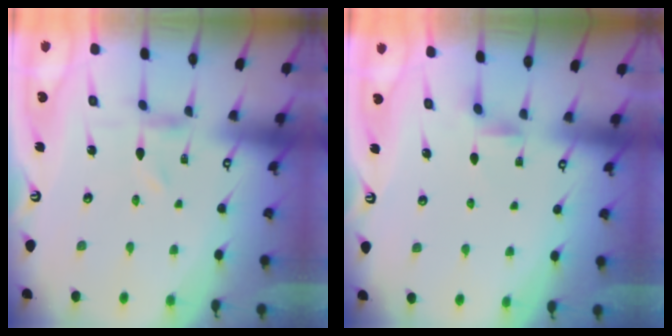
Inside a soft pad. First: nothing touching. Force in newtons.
{"total": 2.2, "press": 2.2, "slide": 0.4}